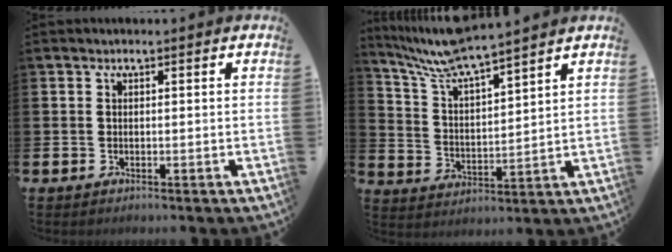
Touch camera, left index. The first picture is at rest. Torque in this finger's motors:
{"motor_torque": [1.62, -0.52, 0.26, 0.21]}